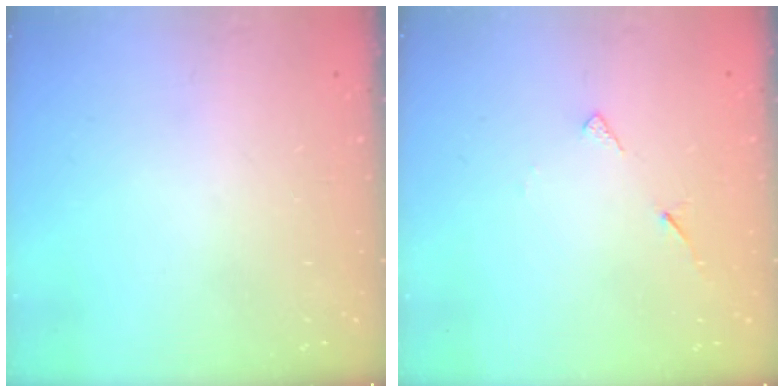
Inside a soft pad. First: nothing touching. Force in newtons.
{"total": 6.1, "press": 6.1, "slide": 0.5}